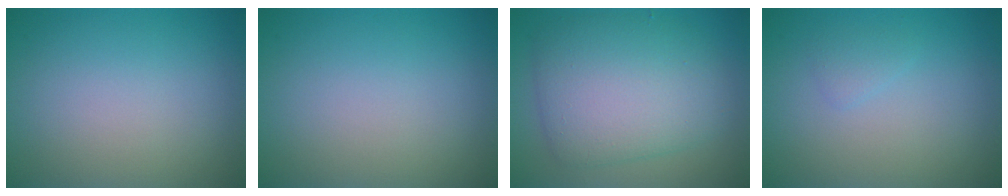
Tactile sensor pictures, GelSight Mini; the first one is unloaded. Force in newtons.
{"total": 0.0}
{"total": 7.2, "press": 7.2, "slide": 0.1}
{"total": 0.9, "press": 0.9, "slide": 0.0}